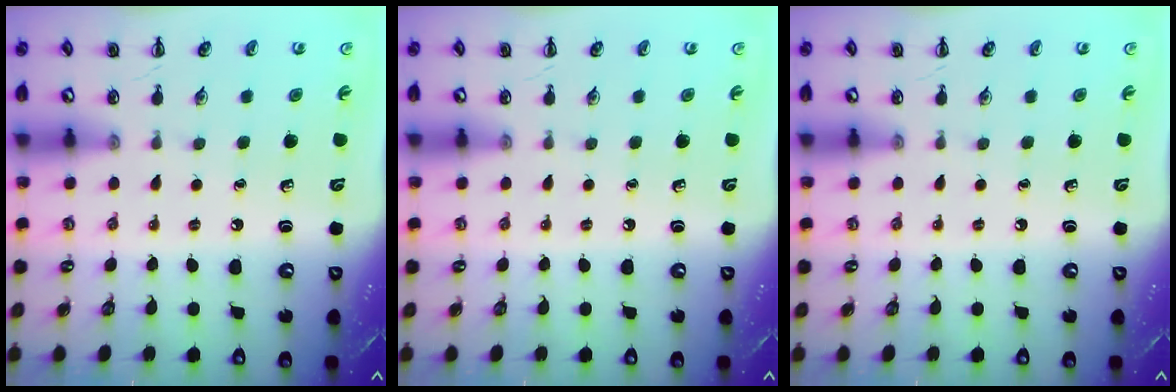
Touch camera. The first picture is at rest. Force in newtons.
{"total": 0.0}
{"total": 0.0}